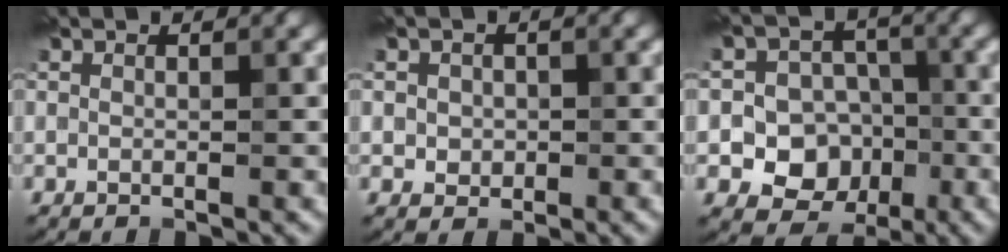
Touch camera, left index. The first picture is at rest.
{"total": 1.8, "force": [0.0, 1.6, 0.8], "torque": [-0.013, -0.004, -0.001]}
{"total": 6.7, "force": [-2.2, 5.5, 3.2], "torque": [-0.024, -0.009, -0.055]}